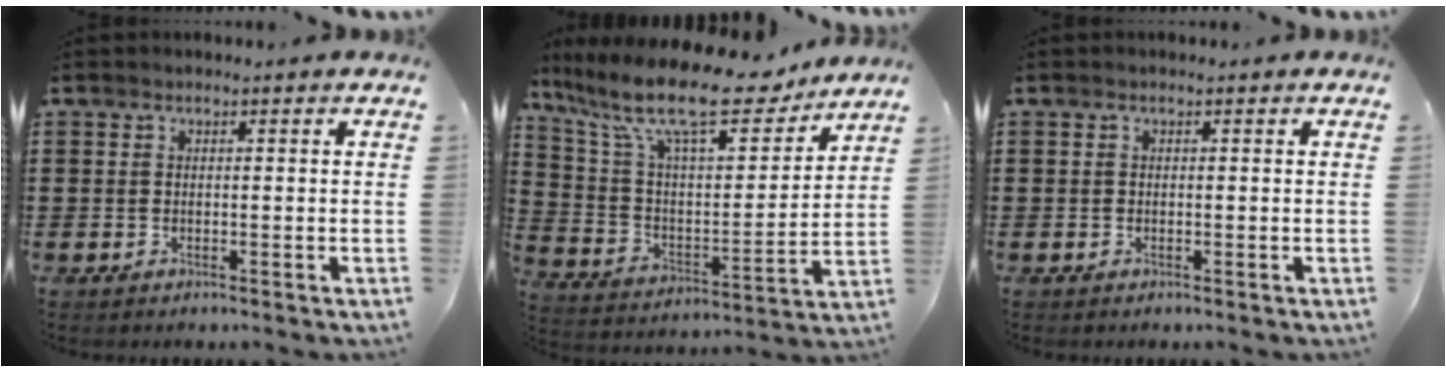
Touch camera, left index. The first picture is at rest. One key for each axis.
{"total": 15.0, "fx": 11.8, "fy": 3.2, "fz": 8.7, "tx": -0.206, "ty": -0.068, "tz": 0.202}
{"total": 0.0}